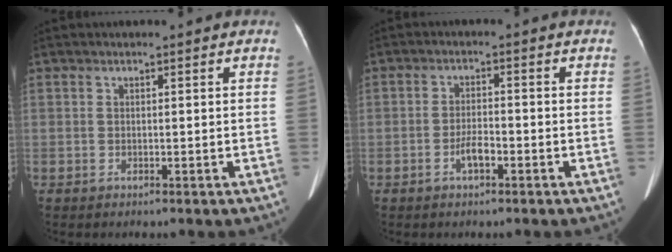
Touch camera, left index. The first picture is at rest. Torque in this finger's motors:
{"motor_torque": [0.41, 0.25, 0.01, 0.01]}